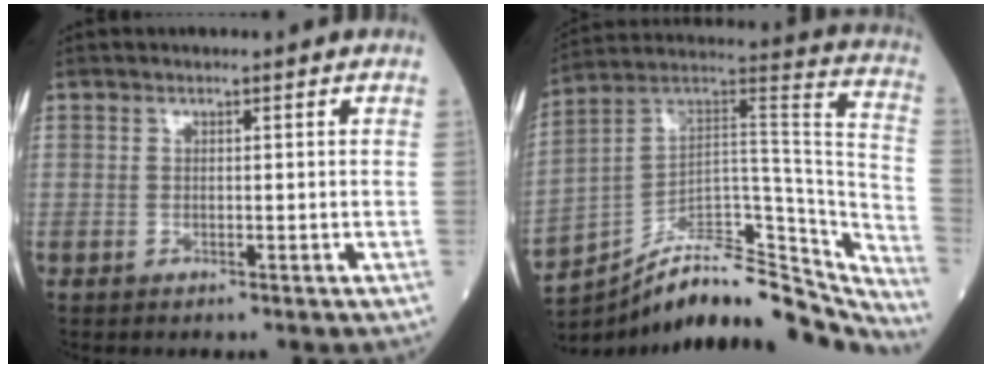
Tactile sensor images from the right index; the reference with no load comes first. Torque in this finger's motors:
{"motor_torque": [-0.45, -1.12, -0.53, -0.11]}